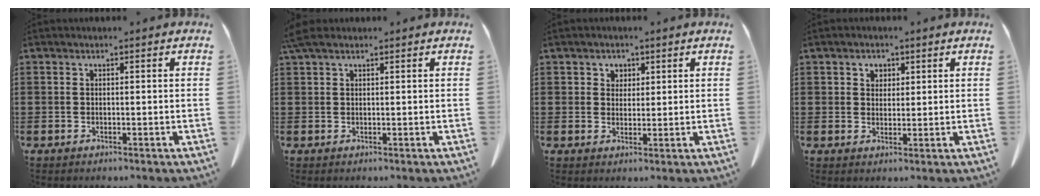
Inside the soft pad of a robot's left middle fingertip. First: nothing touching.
{"total": 1.9, "force": [1.4, 0.6, 1.2], "torque": [-0.029, 0.002, 0.026]}
{"total": 2.1, "force": [1.4, 1.5, 0.1], "torque": [-0.002, 0.003, 0.024]}
{"total": 1.8, "force": [1.1, 1.4, 0.6], "torque": [-0.008, 0.003, 0.018]}